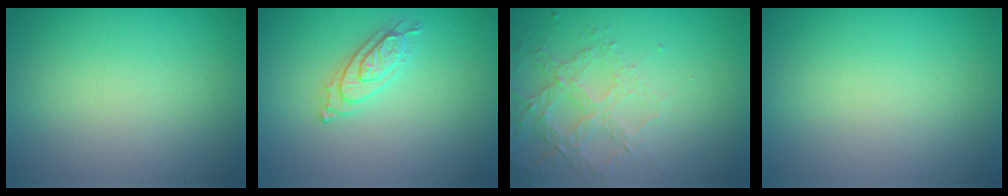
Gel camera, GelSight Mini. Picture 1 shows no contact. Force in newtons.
{"total": 2.2, "press": 2.2, "slide": 0.5}
{"total": 3.3, "press": 3.0, "slide": 1.2}
{"total": 0.0}